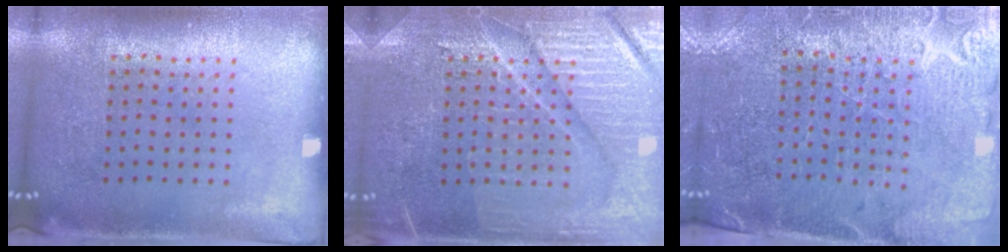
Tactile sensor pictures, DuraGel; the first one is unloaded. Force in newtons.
{"total": 6.4, "press": 6.3, "slide": 0.8}
{"total": 3.3, "press": 3.1, "slide": 1.2}